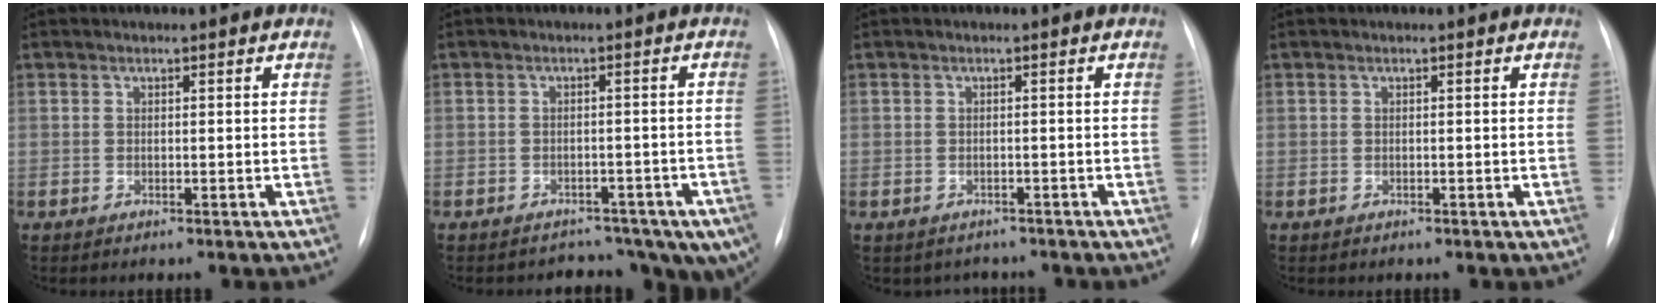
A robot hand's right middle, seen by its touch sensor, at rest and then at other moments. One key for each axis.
{"total": 11.4, "fx": -8.5, "fy": 6.2, "fz": 4.2, "tx": -0.043, "ty": 0.029, "tz": -0.088}
{"total": 2.6, "fx": -2.2, "fy": 1.5, "fz": -0.1, "tx": -0.002, "ty": 0.010, "tz": -0.027}
{"total": 0.0}